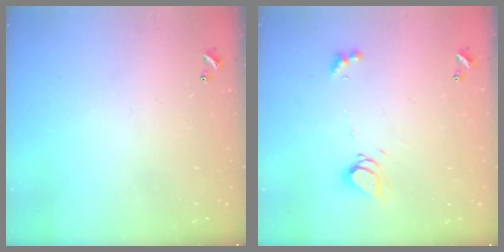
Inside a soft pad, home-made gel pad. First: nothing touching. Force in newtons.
{"total": 5.5, "press": 5.4, "slide": 0.8}